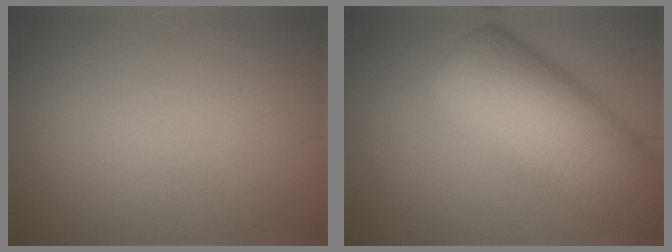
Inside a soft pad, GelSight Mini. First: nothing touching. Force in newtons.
{"total": 11.2, "press": 11.2, "slide": 0.6}